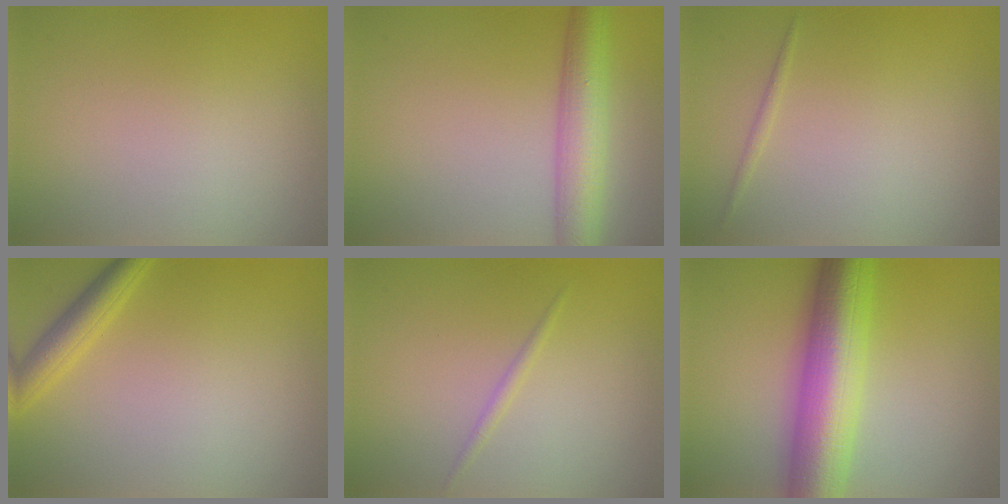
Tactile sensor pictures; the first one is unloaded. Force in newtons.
{"total": 5.8, "press": 5.8, "slide": 0.3}
{"total": 0.6, "press": 0.6, "slide": 0.1}
{"total": 2.8, "press": 2.8, "slide": 0.1}
{"total": 0.8, "press": 0.8, "slide": 0.0}
{"total": 9.9, "press": 9.9, "slide": 0.0}